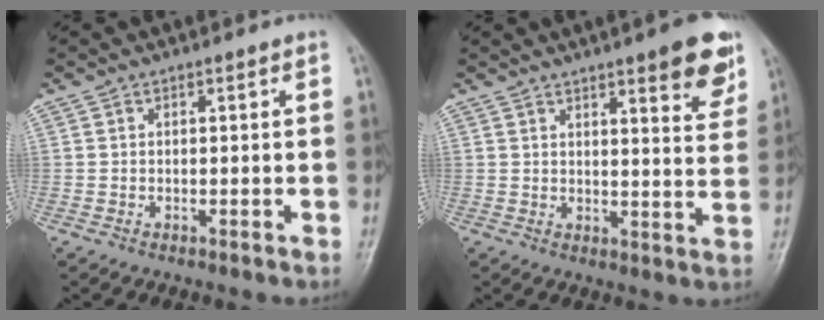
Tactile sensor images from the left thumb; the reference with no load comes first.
{"total": 10.1, "force": [6.2, 2.3, 7.7], "torque": [-0.075, -0.031, 0.077]}